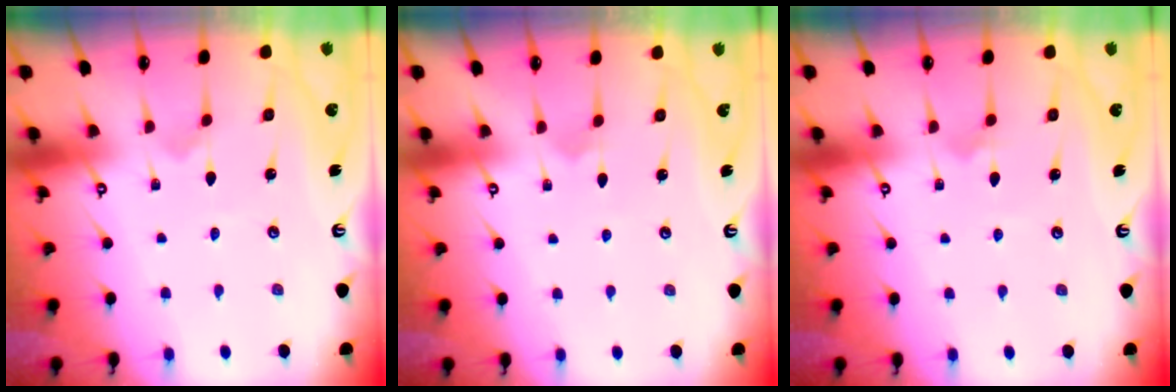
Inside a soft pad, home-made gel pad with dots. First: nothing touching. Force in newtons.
{"total": 2.7, "press": 2.7, "slide": 0.1}
{"total": 3.4, "press": 3.3, "slide": 0.3}